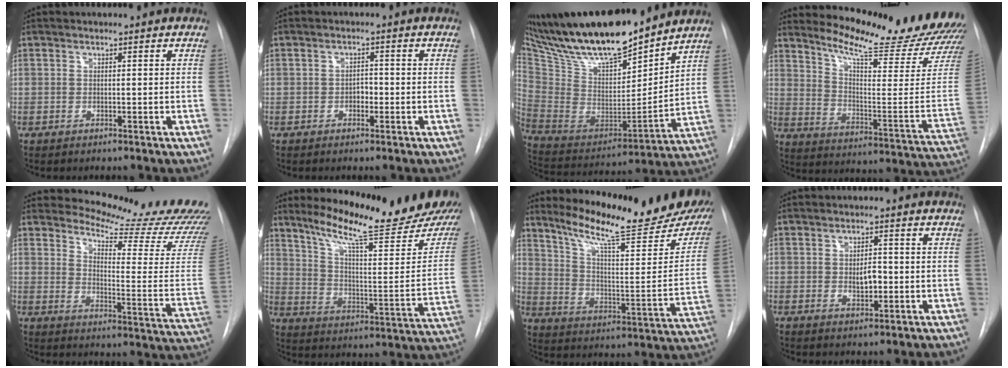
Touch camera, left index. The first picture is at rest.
{"total": 1.7, "force": [-0.6, 1.1, 1.2], "torque": [-0.013, 0.006, -0.010]}
{"total": 24.0, "force": [20.4, 4.6, 11.7], "torque": [-0.218, -0.015, 0.356]}
{"total": 21.2, "force": [19.8, 0.7, 7.8], "torque": [-0.130, -0.110, 0.263]}
{"total": 19.5, "force": [18.7, 0.7, 5.5], "torque": [-0.087, -0.141, 0.223]}
{"total": 22.3, "force": [18.4, 1.7, 12.5], "torque": [-0.189, -0.071, 0.257]}
{"total": 24.5, "force": [20.4, 2.9, 13.3], "torque": [-0.206, -0.067, 0.280]}
{"total": 3.2, "force": [-0.3, 1.6, 2.8], "torque": [-0.041, 0.001, -0.001]}